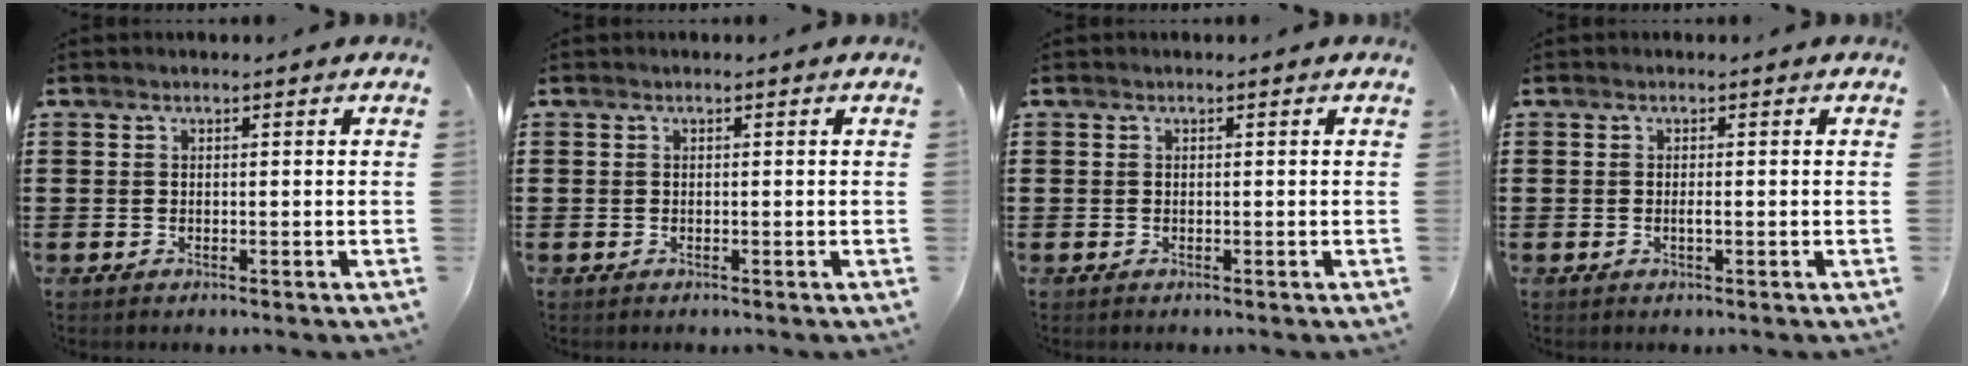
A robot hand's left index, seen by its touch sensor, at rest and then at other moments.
{"total": 0.0}
{"total": 0.0}
{"total": 0.8, "force": [-0.1, 0.0, 0.8], "torque": [-0.015, -0.004, -0.001]}